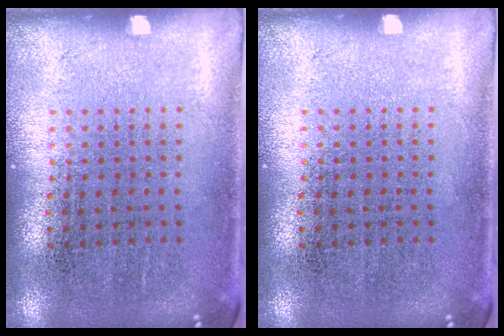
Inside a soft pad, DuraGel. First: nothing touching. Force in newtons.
{"total": 0.0}